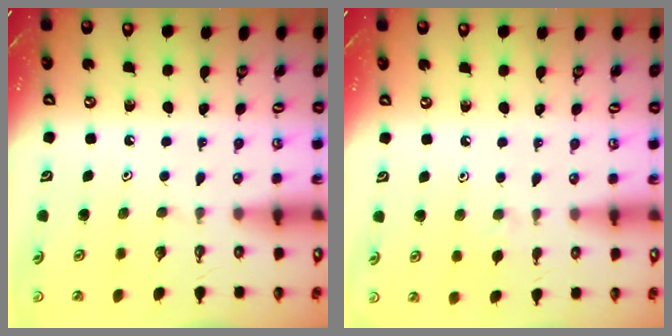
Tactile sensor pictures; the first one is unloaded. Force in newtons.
{"total": 2.2, "press": 2.1, "slide": 0.4}